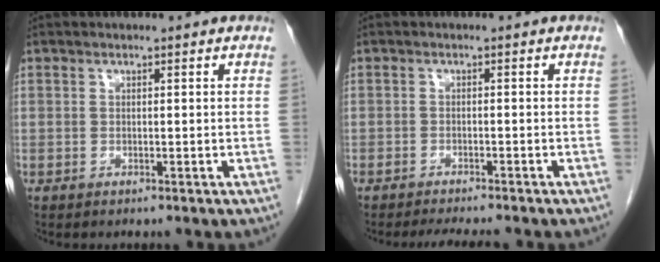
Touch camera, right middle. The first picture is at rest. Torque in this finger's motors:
{"motor_torque": [0.63, -0.42, 0.06, 0.03]}